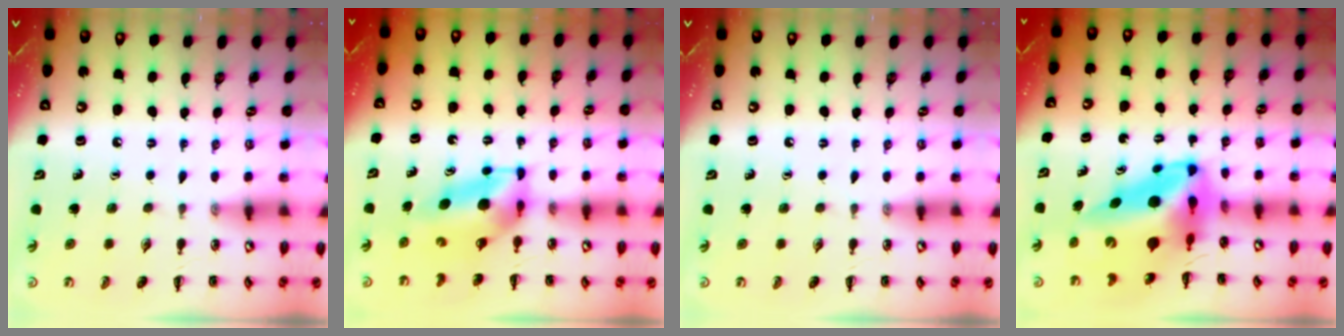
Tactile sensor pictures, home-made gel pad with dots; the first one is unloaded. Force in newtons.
{"total": 5.7, "press": 5.6, "slide": 1.1}
{"total": 0.0}
{"total": 11.1, "press": 10.6, "slide": 3.4}